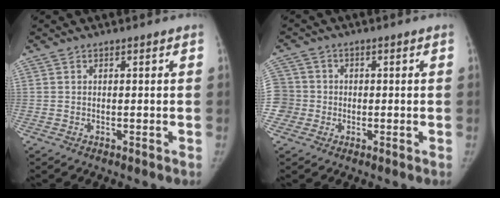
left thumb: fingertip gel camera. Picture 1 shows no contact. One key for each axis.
{"total": 6.1, "fx": -0.9, "fy": 6.0, "fz": 0.6, "tx": -0.001, "ty": 0.016, "tz": -0.021}